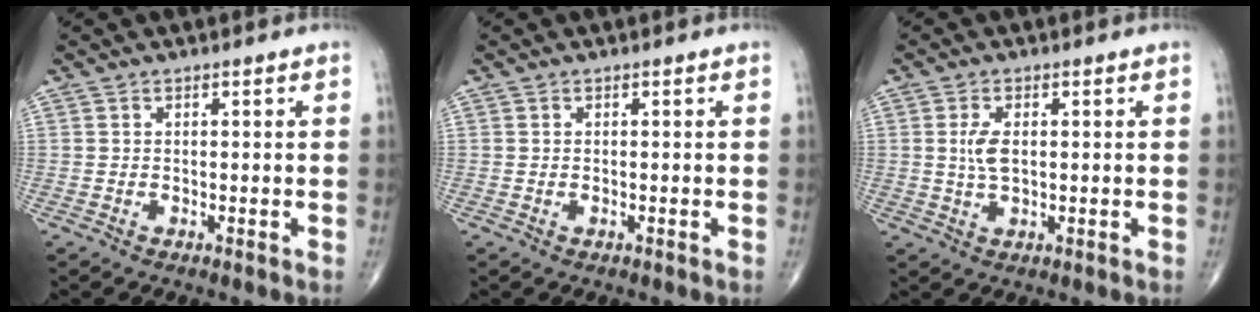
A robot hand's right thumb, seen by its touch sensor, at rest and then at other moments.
{"total": 0.0}
{"total": 4.1, "force": [0.5, 2.0, 3.5], "torque": [-0.075, -0.002, 0.010]}